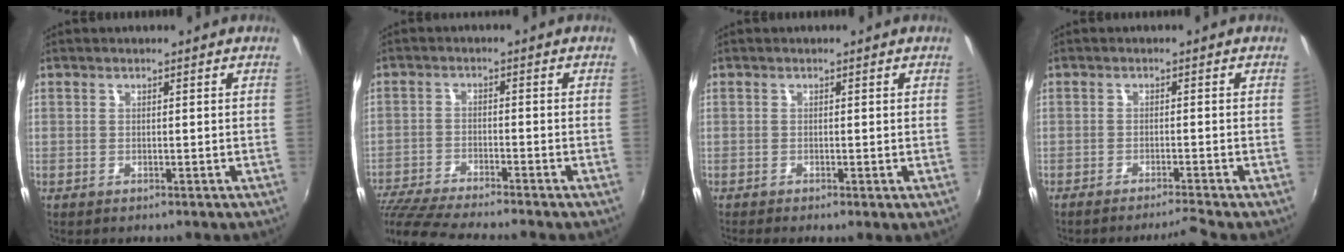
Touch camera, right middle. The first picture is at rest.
{"total": 11.5, "force": [-10.4, -0.2, 4.9], "torque": [-0.122, -0.032, -0.190]}
{"total": 0.6, "force": [0.0, -0.1, 0.5], "torque": [-0.010, -0.003, -0.003]}
{"total": 3.1, "force": [-2.8, -0.8, 1.0], "torque": [-0.029, 0.002, -0.051]}